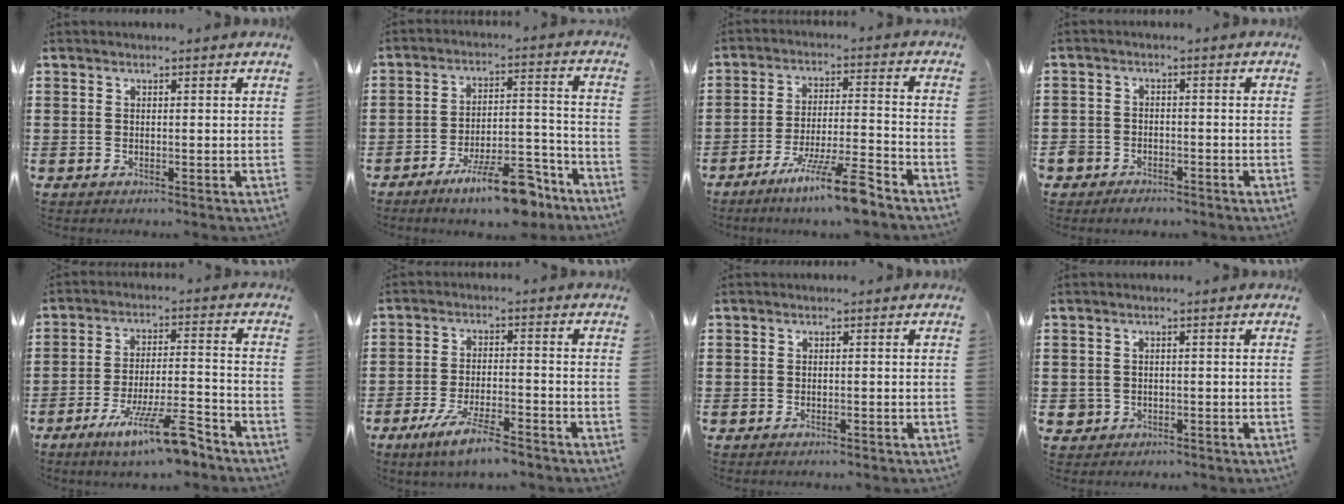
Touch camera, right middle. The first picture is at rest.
{"total": 11.5, "force": [-8.6, 2.4, 7.3], "torque": [-0.111, 0.029, -0.154]}
{"total": 10.2, "force": [-7.6, 0.4, 6.8], "torque": [-0.121, 0.004, -0.143]}
{"total": 2.6, "force": [-2.4, 1.0, -0.1], "torque": [-0.003, 0.001, -0.054]}
{"total": 11.4, "force": [-7.9, 1.4, 8.1], "torque": [-0.147, 0.007, -0.148]}
{"total": 6.8, "force": [-5.0, 1.1, 4.4], "torque": [-0.096, -0.007, -0.096]}
{"total": 0.7, "force": [-0.6, 0.3, 0.2], "torque": [-0.005, 0.000, -0.012]}
{"total": 1.5, "force": [-0.6, 1.3, 0.2], "torque": [-0.008, 0.003, -0.016]}